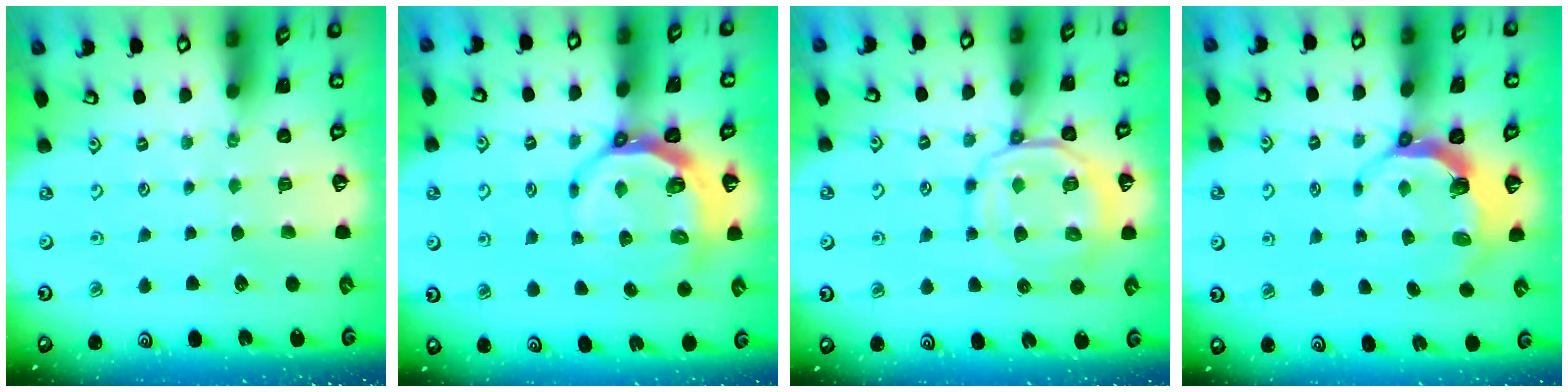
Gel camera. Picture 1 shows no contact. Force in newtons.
{"total": 7.7, "press": 6.8, "slide": 3.6}
{"total": 12.2, "press": 12.1, "slide": 1.3}
{"total": 5.8, "press": 4.4, "slide": 3.7}